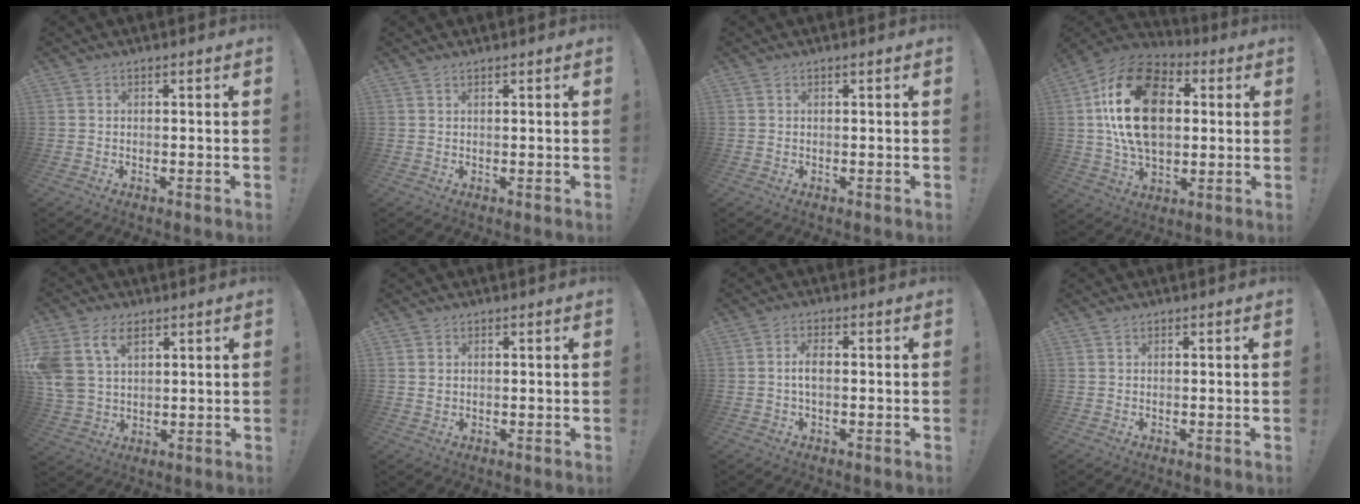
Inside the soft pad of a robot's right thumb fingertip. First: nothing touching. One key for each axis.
{"total": 0.6, "fx": 0.5, "fy": -0.1, "fz": 0.4, "tx": -0.006, "ty": 0.000, "tz": 0.008}
{"total": 0.5, "fx": 0.2, "fy": -0.3, "fz": 0.4, "tx": -0.003, "ty": -0.002, "tz": 0.003}
{"total": 24.3, "fx": 4.2, "fy": 15.8, "fz": 18.0, "tx": -0.315, "ty": 0.000, "tz": 0.075}
{"total": 11.0, "fx": 5.7, "fy": 7.2, "fz": 6.1, "tx": -0.139, "ty": -0.016, "tz": 0.112}
{"total": 1.4, "fx": 0.7, "fy": 1.2, "fz": 0.4, "tx": 0.005, "ty": -0.004, "tz": 0.010}
{"total": 3.9, "fx": -0.1, "fy": 1.6, "fz": 3.5, "tx": -0.063, "ty": 0.004, "tz": -0.006}
{"total": 0.6, "fx": 0.5, "fy": 0.2, "fz": 0.3, "tx": -0.005, "ty": 0.000, "tz": 0.008}